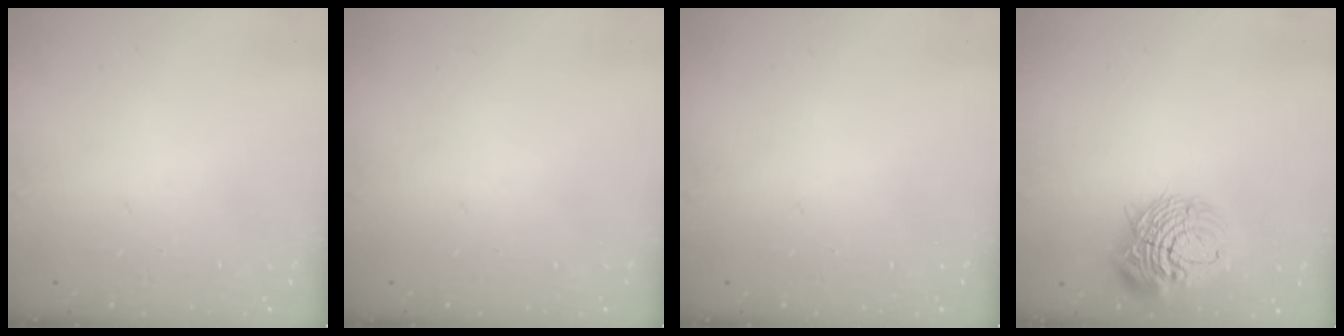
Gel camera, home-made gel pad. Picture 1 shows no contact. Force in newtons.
{"total": 0.0}
{"total": 0.0}
{"total": 13.3, "press": 13.2, "slide": 1.4}